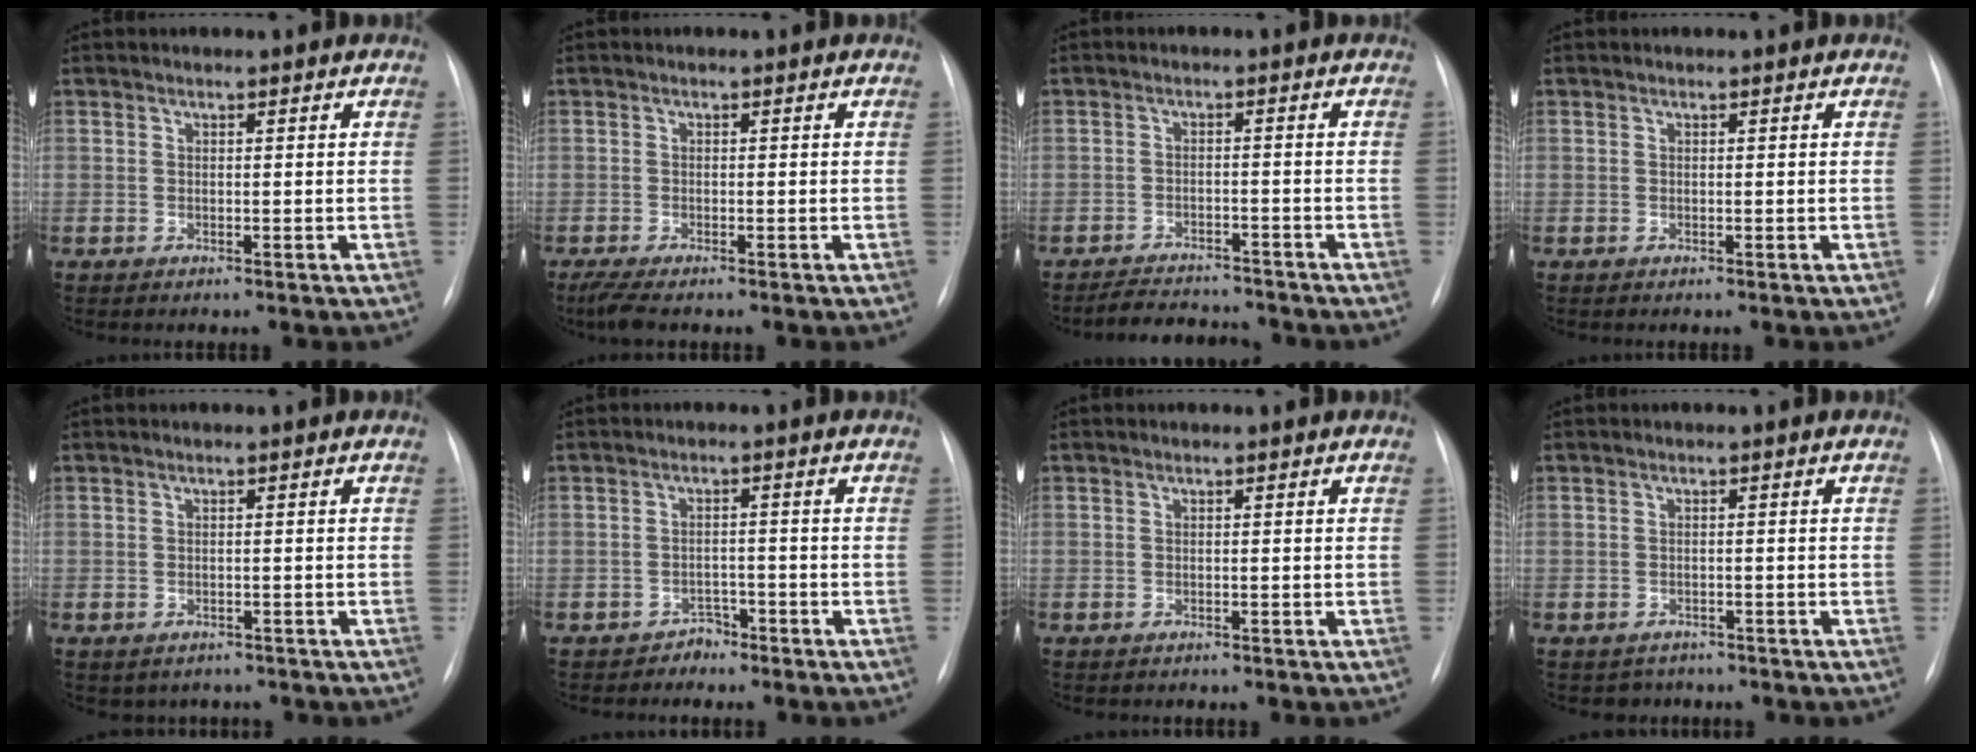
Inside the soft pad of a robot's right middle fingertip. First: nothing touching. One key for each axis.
{"total": 3.2, "fx": -2.4, "fy": 0.6, "fz": 2.1, "tx": -0.046, "ty": -0.014, "tz": -0.040}
{"total": 7.0, "fx": -6.7, "fy": 1.3, "fz": 1.4, "tx": -0.022, "ty": 0.003, "tz": -0.100}
{"total": 0.0}
{"total": 2.7, "fx": -2.2, "fy": 1.7, "fz": 0.2, "tx": -0.003, "ty": 0.010, "tz": -0.026}
{"total": 2.2, "fx": -1.8, "fy": 1.2, "fz": -0.2, "tx": 0.002, "ty": 0.004, "tz": -0.028}
{"total": 0.0}
{"total": 2.2, "fx": -1.7, "fy": 1.2, "fz": -0.5, "tx": 0.002, "ty": 0.003, "tz": -0.025}